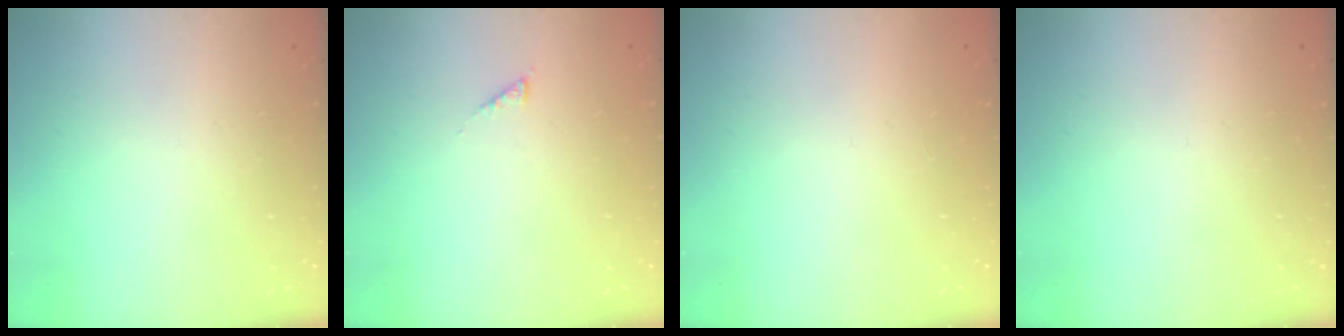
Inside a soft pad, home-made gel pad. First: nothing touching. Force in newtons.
{"total": 0.9, "press": 0.9, "slide": 0.3}
{"total": 0.0}
{"total": 0.0}